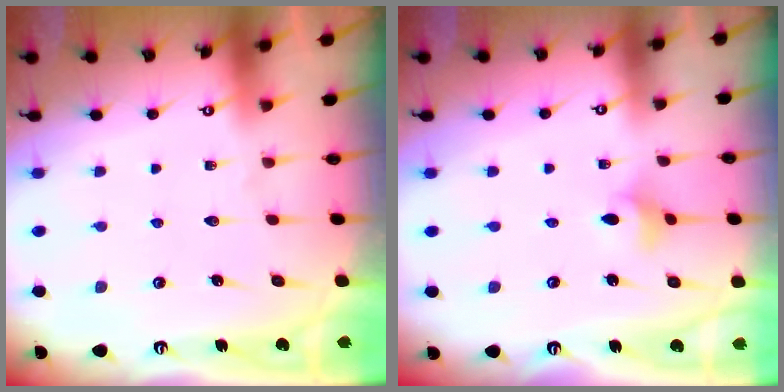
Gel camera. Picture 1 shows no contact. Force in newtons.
{"total": 3.3, "press": 3.2, "slide": 0.5}